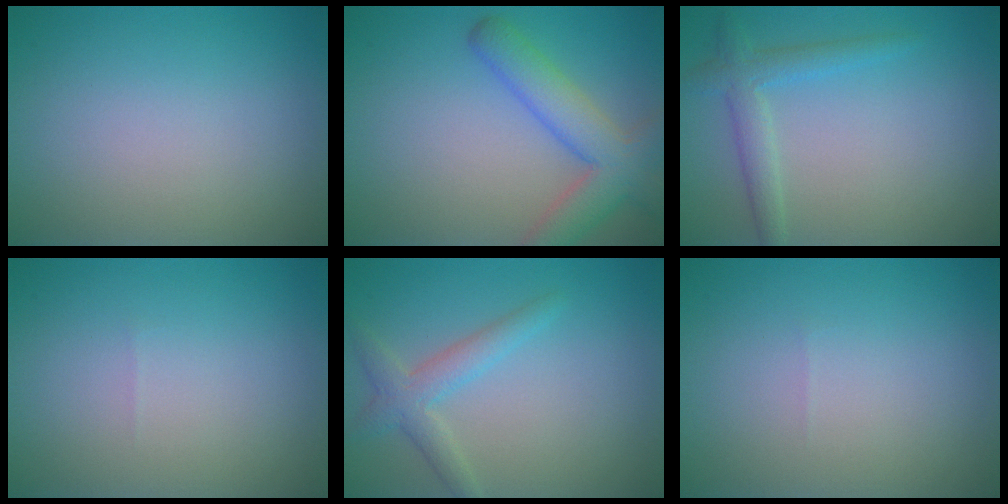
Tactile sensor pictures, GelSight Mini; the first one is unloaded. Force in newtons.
{"total": 5.4, "press": 5.3, "slide": 0.3}
{"total": 2.6, "press": 2.6, "slide": 0.1}
{"total": 0.0}
{"total": 2.7, "press": 2.7, "slide": 0.1}
{"total": 0.0}